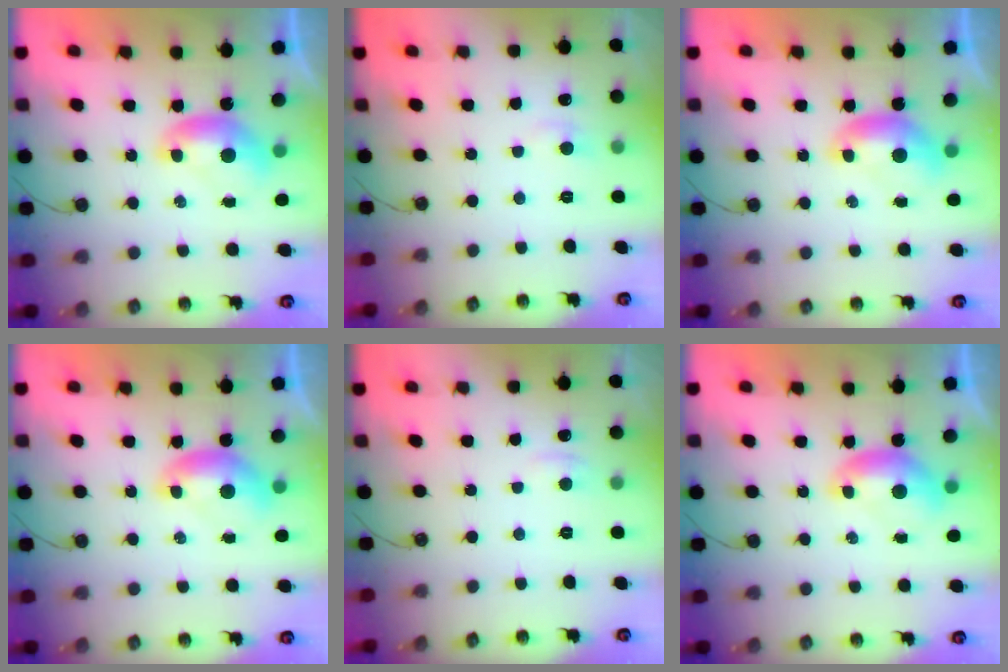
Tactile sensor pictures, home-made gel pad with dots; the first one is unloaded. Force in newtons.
{"total": 0.8, "press": 0.4, "slide": 0.7}
{"total": 0.0}
{"total": 0.0}
{"total": 0.9, "press": 0.7, "slide": 0.7}
{"total": 0.0}